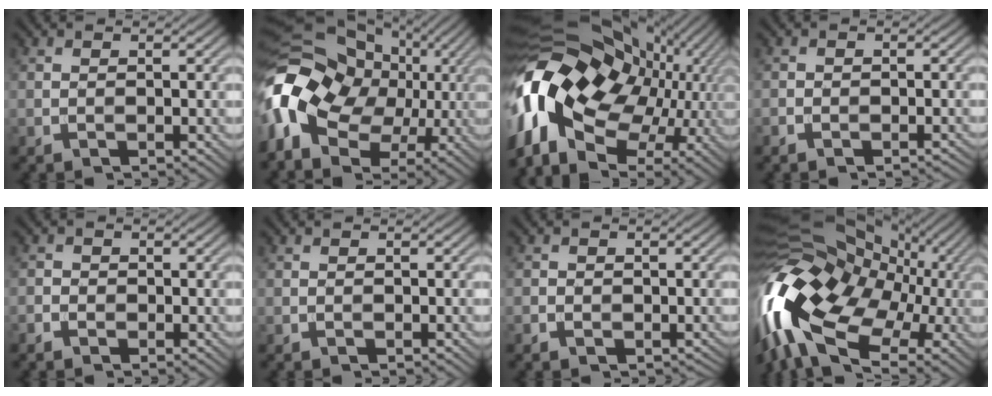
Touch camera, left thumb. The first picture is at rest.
{"total": 16.6, "force": [-0.3, 12.9, 10.4], "torque": [-0.237, -0.004, 0.004]}
{"total": 19.0, "force": [-1.4, 12.9, 13.9], "torque": [-0.287, -0.045, -0.004]}
{"total": 1.4, "force": [-1.0, 0.8, 0.4], "torque": [-0.005, -0.002, -0.019]}
{"total": 1.4, "force": [-0.8, 1.2, 0.4], "torque": [-0.007, 0.000, -0.020]}
{"total": 0.0}
{"total": 1.4, "force": [-0.5, 1.3, 0.3], "torque": [-0.004, -0.006, -0.010]}
{"total": 18.5, "force": [-4.3, 12.2, 13.3], "torque": [-0.282, -0.017, -0.078]}